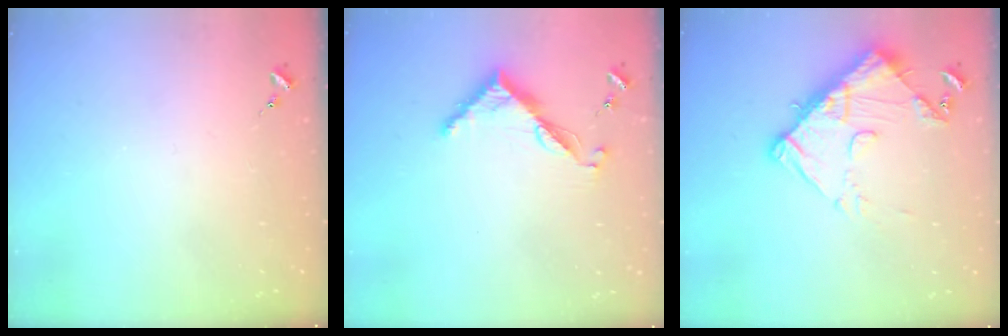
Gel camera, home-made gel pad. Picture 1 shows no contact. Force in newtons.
{"total": 7.4, "press": 7.4, "slide": 0.7}
{"total": 13.0, "press": 13.0, "slide": 1.3}